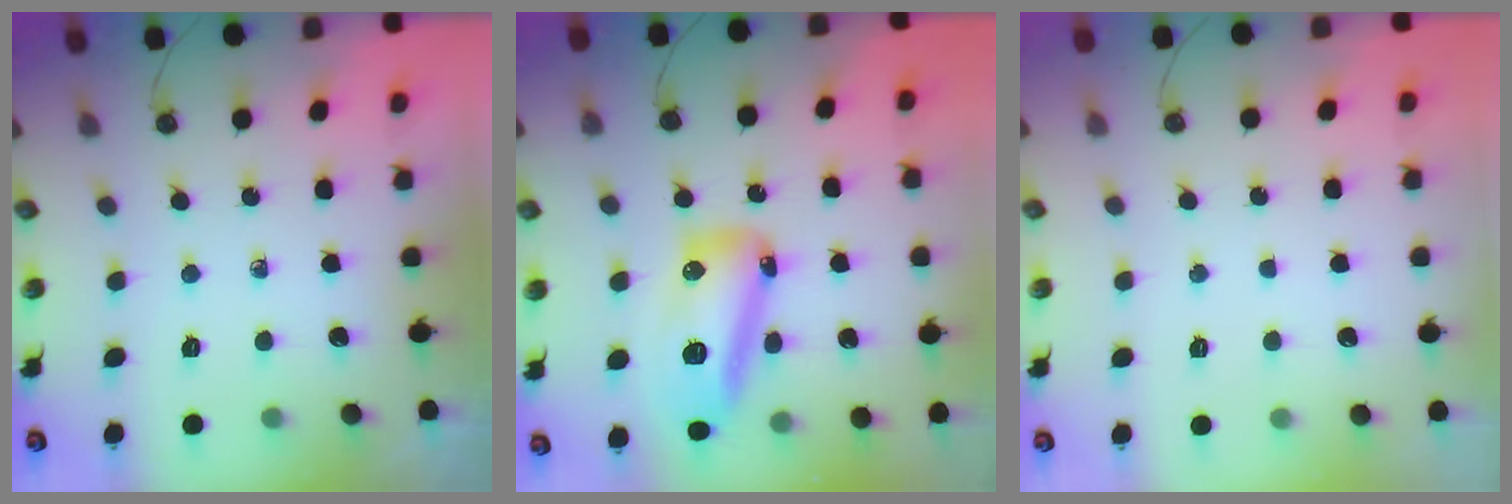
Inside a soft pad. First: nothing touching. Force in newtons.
{"total": 28.1, "press": 19.4, "slide": 20.2}
{"total": 1.8, "press": 1.7, "slide": 0.6}